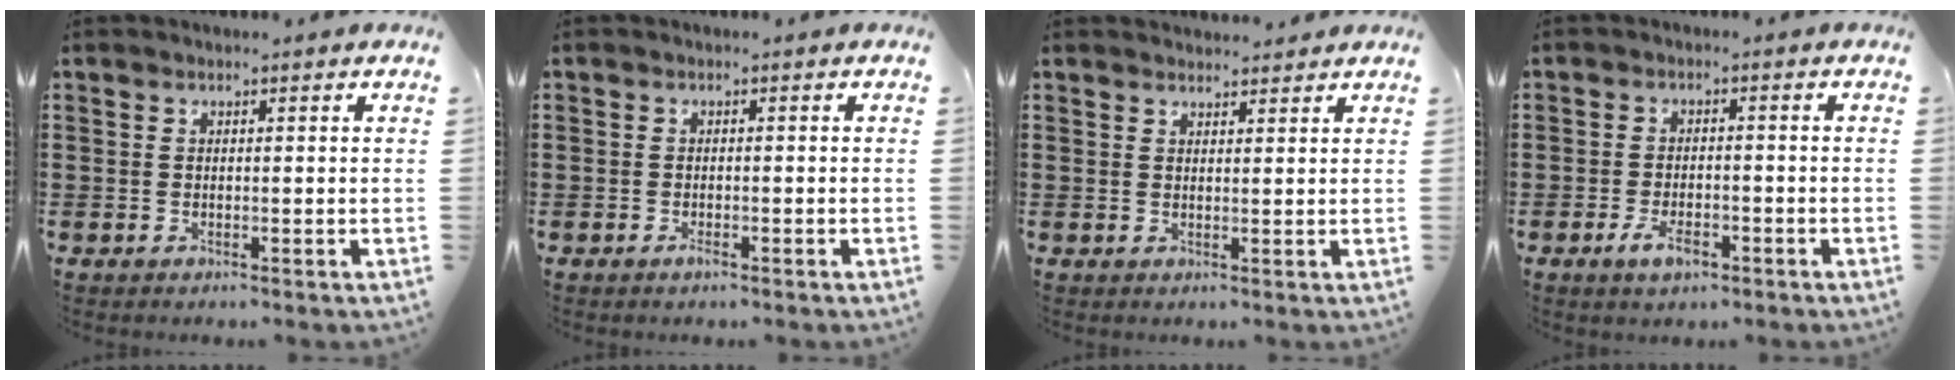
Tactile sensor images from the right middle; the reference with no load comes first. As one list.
[{"total": 0.9, "force": [-0.7, 0.3, 0.4], "torque": [-0.010, -0.006, -0.013]}, {"total": 1.8, "force": [1.8, -0.1, 0.0], "torque": [-0.005, 0.001, 0.037]}, {"total": 3.8, "force": [-2.0, 1.5, 2.8], "torque": [-0.061, -0.004, -0.038]}]